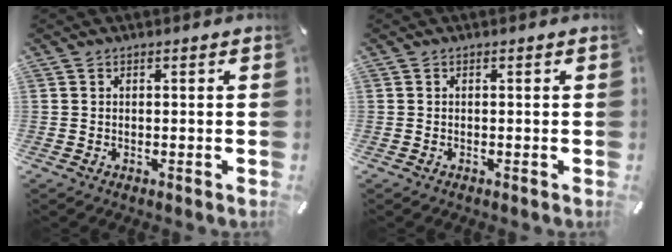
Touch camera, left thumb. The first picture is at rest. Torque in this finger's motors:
{"motor_torque": [-0.28, -0.34, -0.18, 0.10, 0.00]}